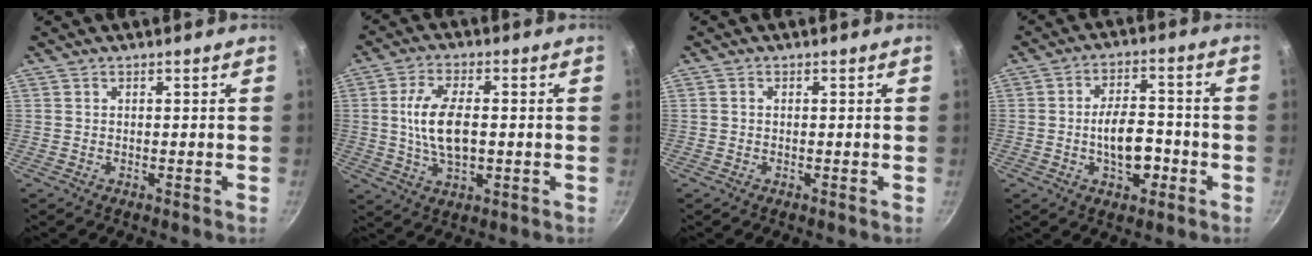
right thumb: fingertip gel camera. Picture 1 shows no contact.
{"total": 10.3, "force": [0.2, 5.1, 9.0], "torque": [-0.168, 0.008, 0.004]}
{"total": 0.6, "force": [-0.1, 0.5, 0.3], "torque": [-0.004, 0.004, -0.003]}
{"total": 9.5, "force": [-2.5, 5.3, 7.5], "torque": [-0.095, 0.026, -0.042]}